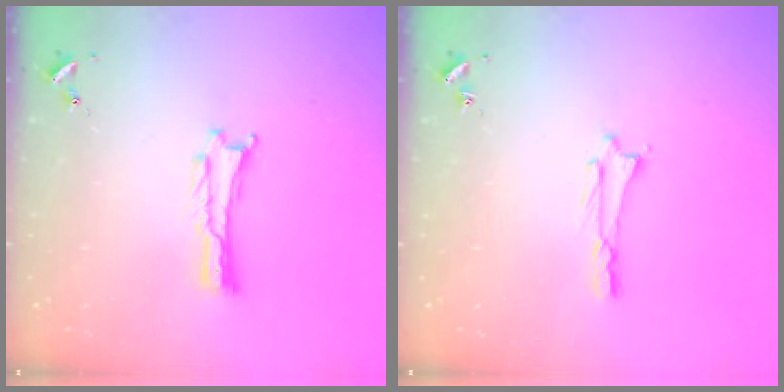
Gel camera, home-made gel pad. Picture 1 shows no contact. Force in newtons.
{"total": 0.8, "press": 0.8, "slide": 0.1}